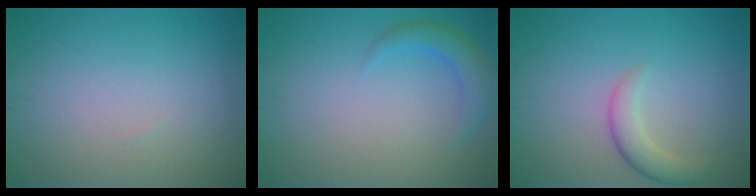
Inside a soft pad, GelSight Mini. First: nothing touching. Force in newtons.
{"total": 2.4, "press": 2.4, "slide": 0.2}
{"total": 2.6, "press": 2.6, "slide": 0.2}